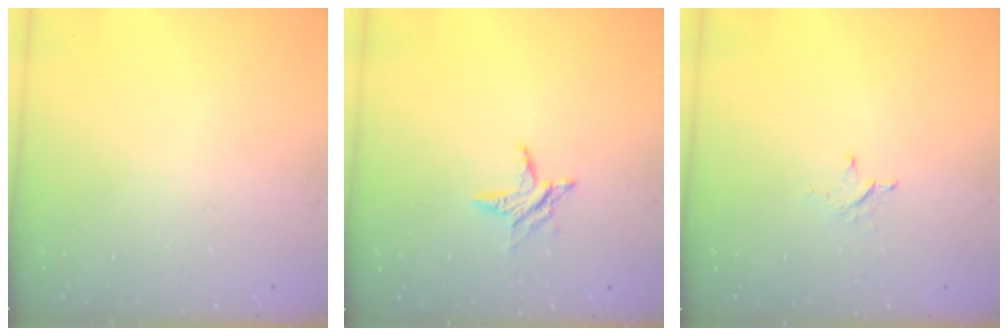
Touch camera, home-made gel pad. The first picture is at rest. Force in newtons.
{"total": 4.3, "press": 4.2, "slide": 0.5}
{"total": 3.0, "press": 3.0, "slide": 0.3}